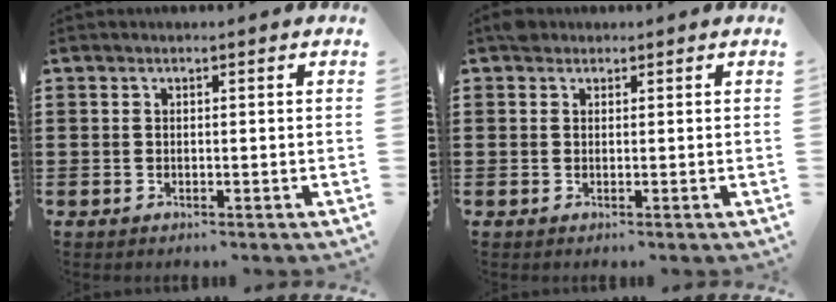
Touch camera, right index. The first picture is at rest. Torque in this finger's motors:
{"motor_torque": [0.07, -0.03, 0.00, 0.03]}